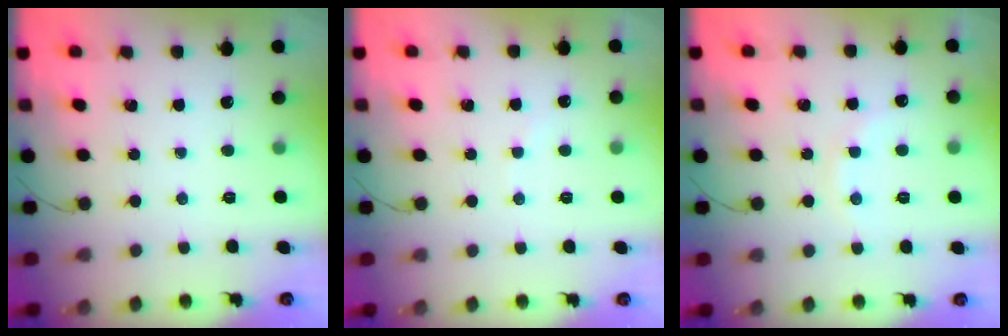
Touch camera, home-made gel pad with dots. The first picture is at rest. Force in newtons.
{"total": 2.7, "press": 2.7, "slide": 0.7}
{"total": 7.6, "press": 7.4, "slide": 1.7}